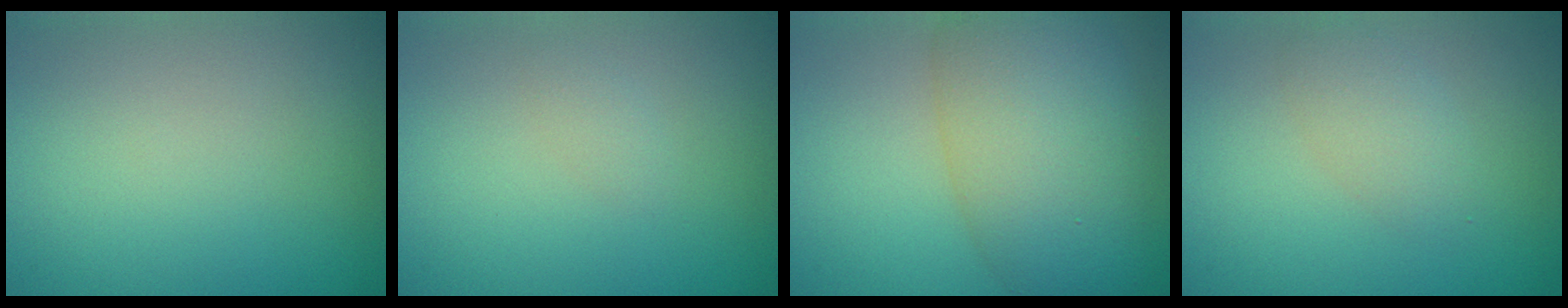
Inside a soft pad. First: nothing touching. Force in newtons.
{"total": 0.7, "press": 0.7, "slide": 0.0}
{"total": 8.4, "press": 8.4, "slide": 0.4}
{"total": 2.1, "press": 2.1, "slide": 0.0}